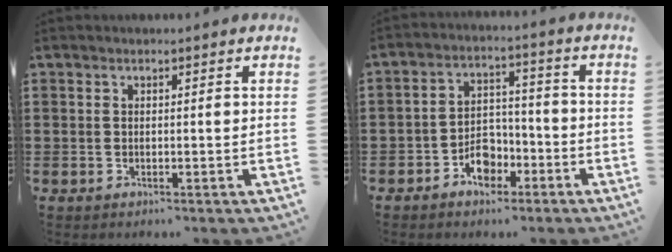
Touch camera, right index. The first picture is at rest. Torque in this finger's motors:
{"motor_torque": [0.29, 1.85, 0.11, 0.01]}